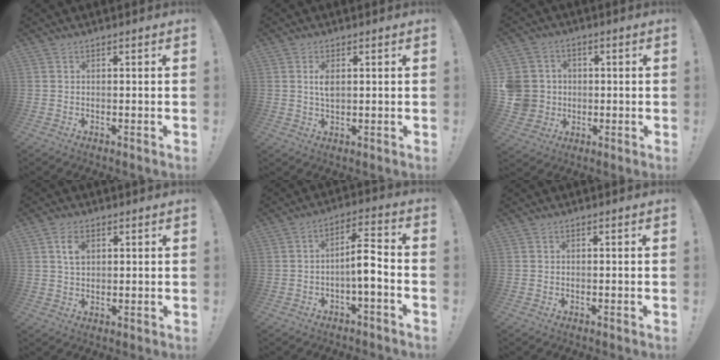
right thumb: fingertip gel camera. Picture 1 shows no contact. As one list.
[{"total": 3.5, "force": [1.0, 1.6, 2.9], "torque": [-0.046, -0.003, 0.013]}, {"total": 9.3, "force": [-0.5, 8.9, 2.7], "torque": [-0.064, 0.009, -0.003]}, {"total": 5.3, "force": [2.1, 3.5, 3.5], "torque": [-0.050, -0.002, 0.036]}, {"total": 8.5, "force": [-2.2, 2.9, 7.7], "torque": [-0.119, 0.017, -0.040]}, {"total": 0.0}]